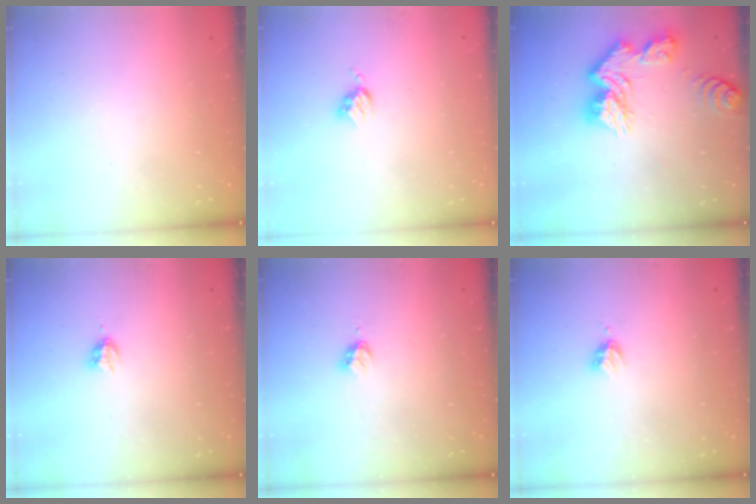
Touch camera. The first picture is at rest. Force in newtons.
{"total": 3.5, "press": 3.5, "slide": 0.4}
{"total": 13.2, "press": 13.2, "slide": 1.2}
{"total": 2.9, "press": 2.9, "slide": 0.5}
{"total": 2.9, "press": 2.8, "slide": 0.4}
{"total": 3.2, "press": 3.2, "slide": 0.3}